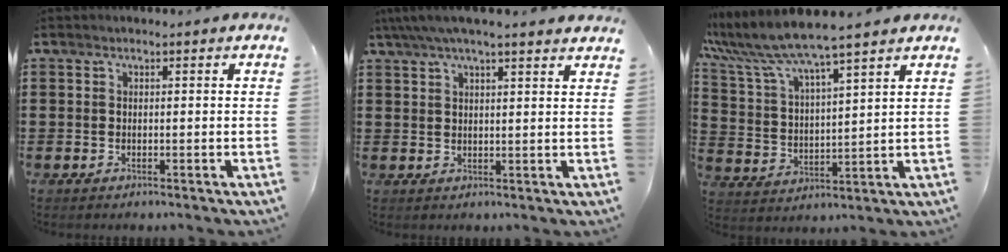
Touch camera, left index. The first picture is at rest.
{"total": 4.3, "force": [3.6, 0.3, 2.4], "torque": [-0.058, -0.001, 0.063]}
{"total": 7.5, "force": [6.6, -0.1, 3.6], "torque": [-0.097, -0.035, 0.111]}